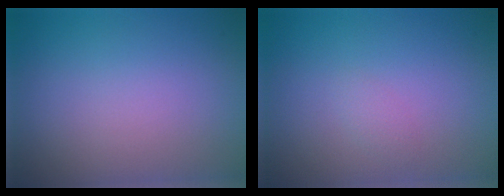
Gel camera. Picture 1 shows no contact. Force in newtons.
{"total": 0.7, "press": 0.7, "slide": 0.0}